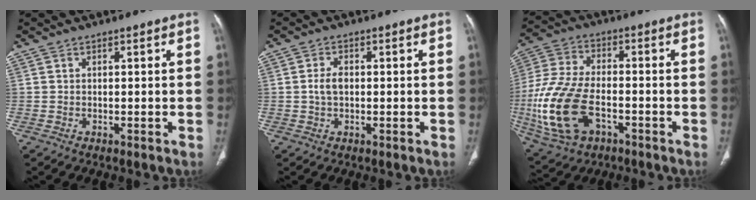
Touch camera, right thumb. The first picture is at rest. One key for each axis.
{"total": 2.9, "fx": -0.1, "fy": 1.8, "fz": 2.3, "tx": -0.048, "ty": 0.006, "tz": -0.003}
{"total": 18.4, "fx": -5.2, "fy": 10.7, "fz": 14.0, "tx": -0.312, "ty": 0.011, "tz": -0.090}